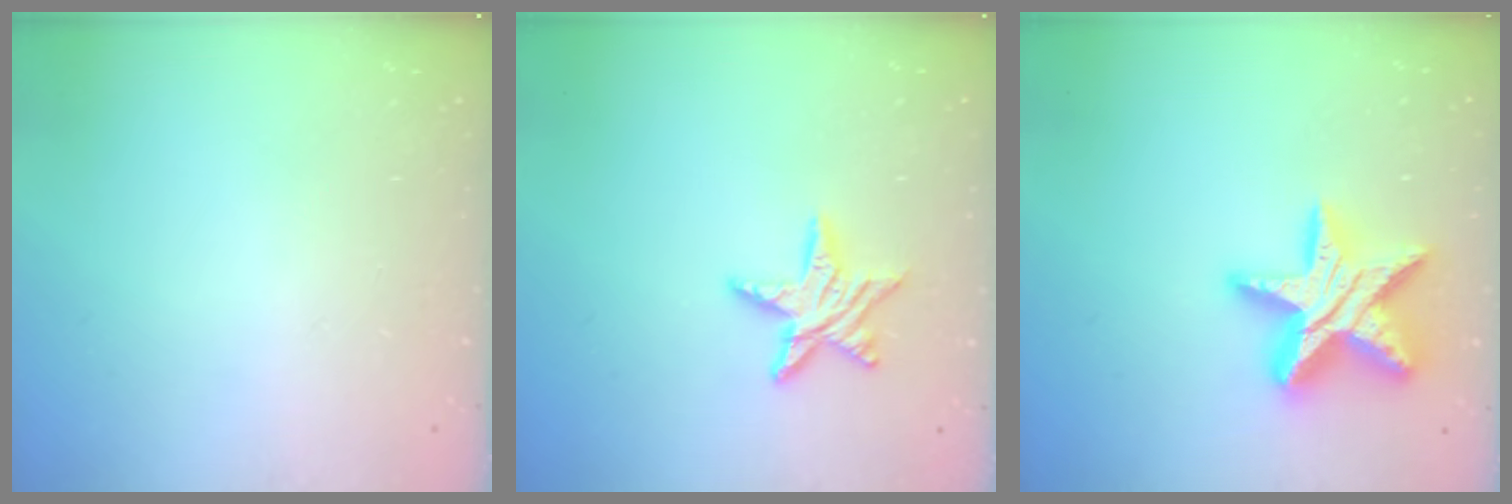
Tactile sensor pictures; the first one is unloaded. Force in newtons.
{"total": 10.1, "press": 10.1, "slide": 0.5}
{"total": 19.8, "press": 19.8, "slide": 1.6}